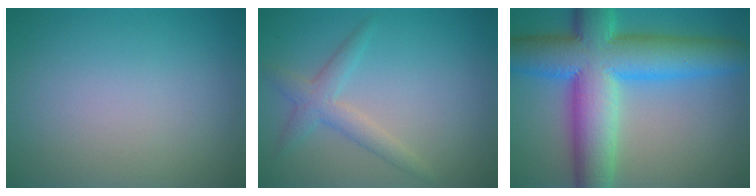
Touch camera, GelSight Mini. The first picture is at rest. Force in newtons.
{"total": 2.5, "press": 2.5, "slide": 0.0}
{"total": 12.9, "press": 12.9, "slide": 0.3}